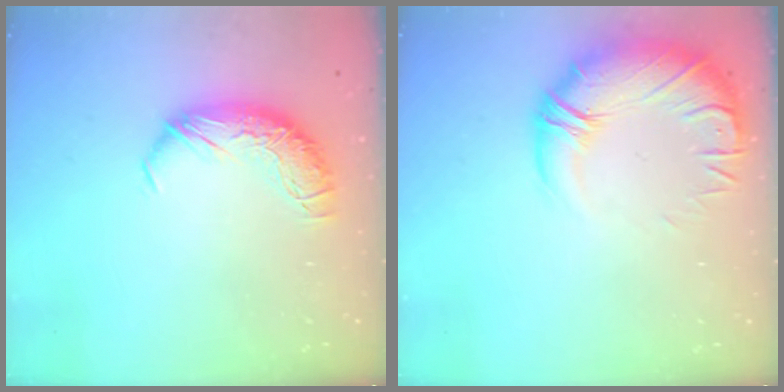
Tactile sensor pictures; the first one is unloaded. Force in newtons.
{"total": 3.2, "press": 1.0, "slide": 3.0}